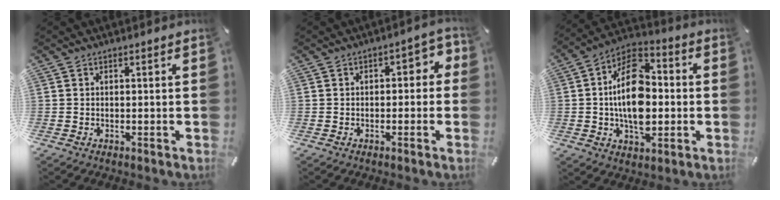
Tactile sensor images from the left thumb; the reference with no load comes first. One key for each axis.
{"total": 4.0, "fx": -0.4, "fy": 2.6, "fz": 3.1, "tx": -0.036, "ty": 0.008, "tz": -0.018}
{"total": 16.8, "fx": -0.9, "fy": 10.6, "fz": 13.1, "tx": -0.254, "ty": 0.003, "tz": -0.021}